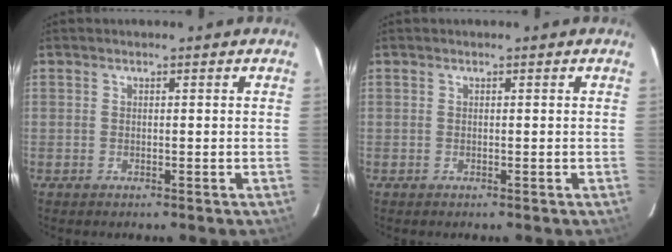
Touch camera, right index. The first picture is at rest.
{"total": 0.0}